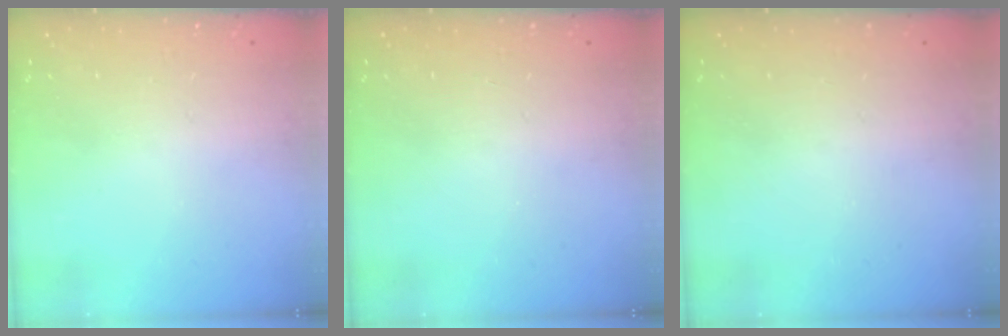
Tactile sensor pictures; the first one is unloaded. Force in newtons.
{"total": 0.0}
{"total": 0.0}